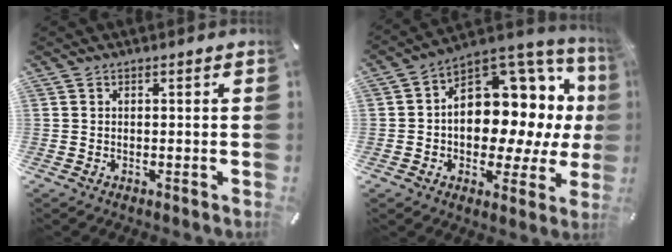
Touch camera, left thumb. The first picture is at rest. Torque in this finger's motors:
{"motor_torque": [2.03, 2.98, 1.77, -0.83, 0.36]}